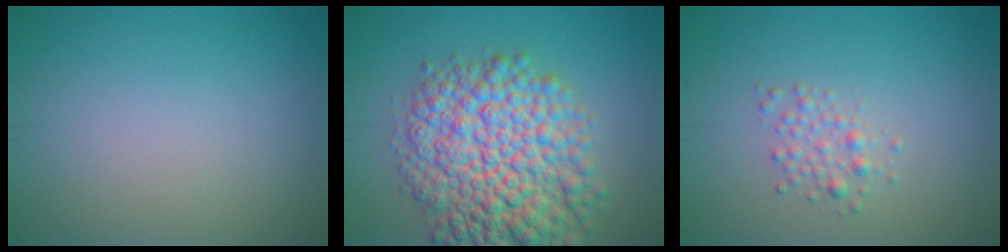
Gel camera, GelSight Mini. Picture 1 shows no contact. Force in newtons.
{"total": 10.8, "press": 10.8, "slide": 0.3}
{"total": 1.7, "press": 1.7, "slide": 0.0}